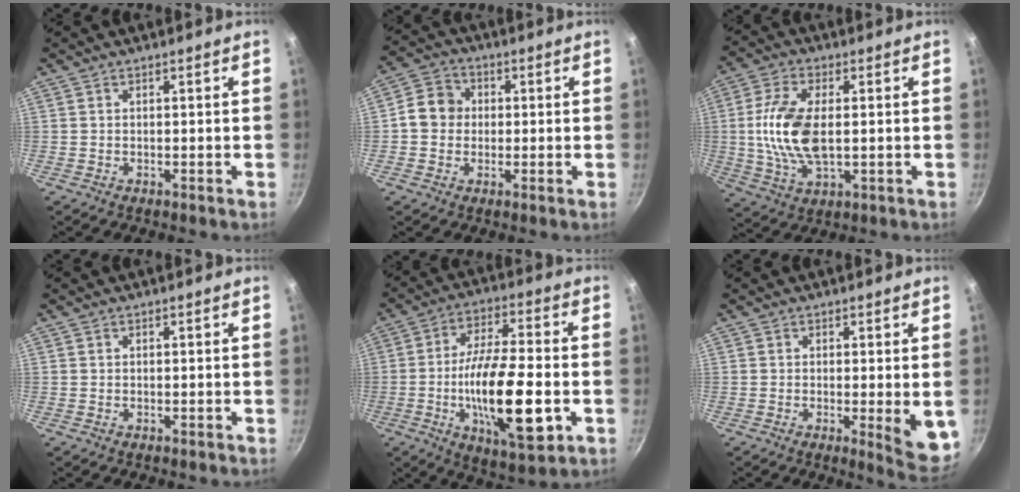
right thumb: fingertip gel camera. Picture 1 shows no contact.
{"total": 6.9, "force": [0.2, 6.2, 3.1], "torque": [-0.026, 0.014, -0.015]}
{"total": 12.7, "force": [0.4, 6.5, 10.9], "torque": [-0.215, 0.003, 0.007]}
{"total": 0.0}
{"total": 19.9, "force": [-4.5, 6.7, 18.2], "torque": [-0.313, 0.015, -0.078]}
{"total": 6.9, "force": [-0.5, 1.6, 6.7], "torque": [-0.074, -0.014, -0.004]}